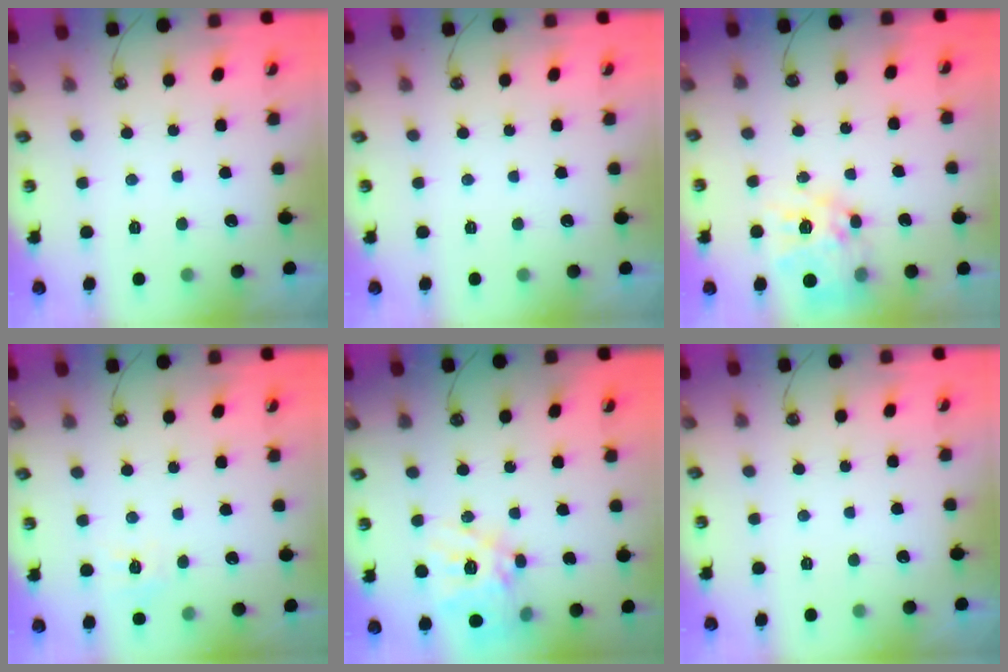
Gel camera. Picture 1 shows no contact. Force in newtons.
{"total": 0.0}
{"total": 14.2, "press": 14.2, "slide": 1.2}
{"total": 6.7, "press": 6.6, "slide": 0.6}
{"total": 16.9, "press": 16.8, "slide": 1.5}
{"total": 0.0}